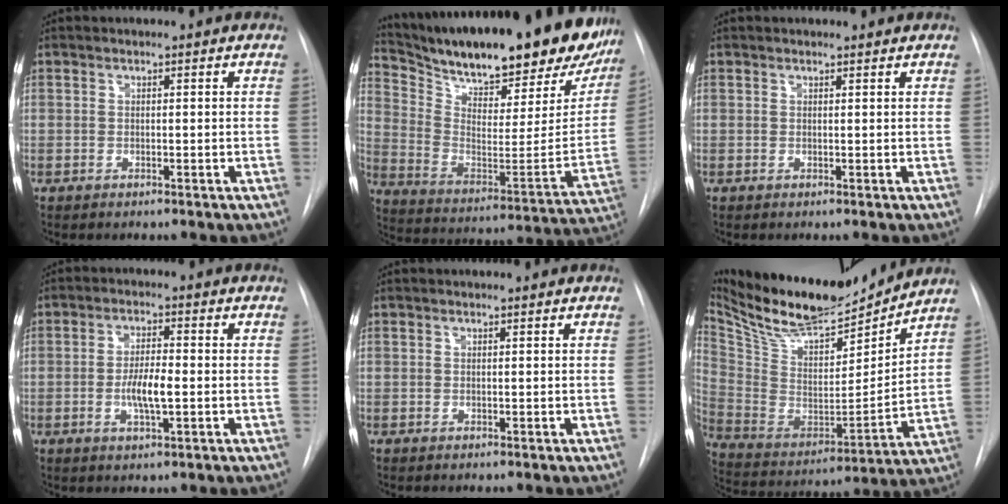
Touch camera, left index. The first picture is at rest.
{"total": 33.4, "force": [27.3, 8.8, 17.2], "torque": [-0.292, -0.047, 0.379]}
{"total": 1.6, "force": [1.5, 0.2, 0.1], "torque": [-0.009, 0.007, 0.018]}
{"total": 5.0, "force": [-0.9, 1.1, 4.8], "torque": [-0.094, -0.002, -0.016]}
{"total": 0.6, "force": [0.5, 0.0, 0.0], "torque": [-0.002, 0.001, 0.005]}
{"total": 22.7, "force": [20.2, 4.8, 9.3], "torque": [-0.174, -0.016, 0.337]}